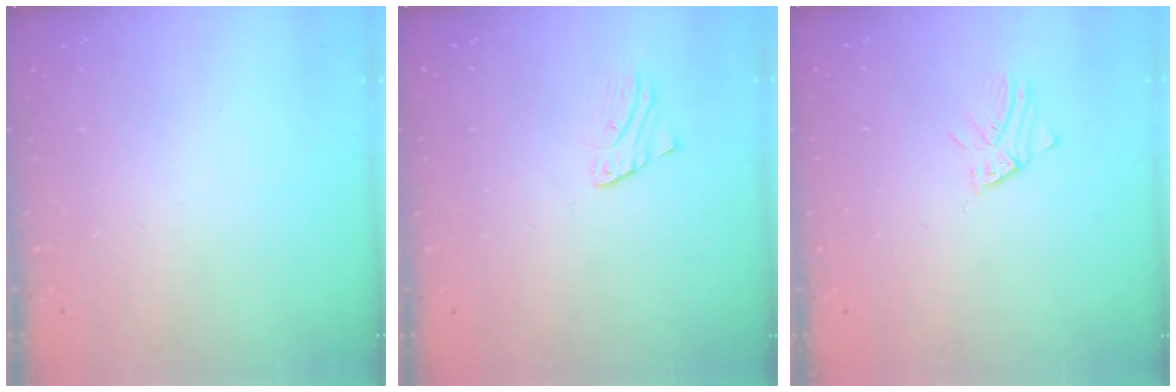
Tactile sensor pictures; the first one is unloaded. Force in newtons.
{"total": 1.8, "press": 1.8, "slide": 0.1}
{"total": 1.8, "press": 1.7, "slide": 0.2}